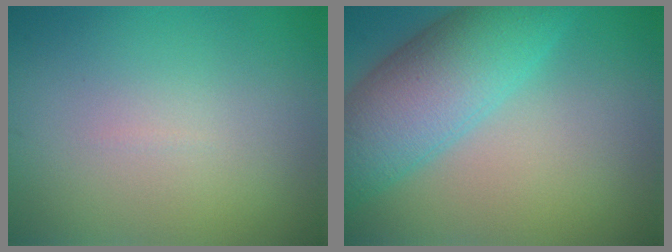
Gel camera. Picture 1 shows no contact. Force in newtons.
{"total": 8.6, "press": 8.6, "slide": 0.3}